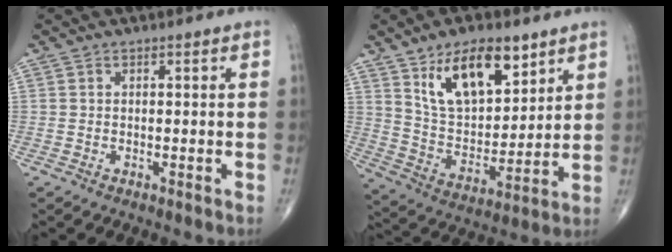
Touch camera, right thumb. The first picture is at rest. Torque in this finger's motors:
{"motor_torque": [0.47, 3.42, 0.54, 0.59, 0.13]}